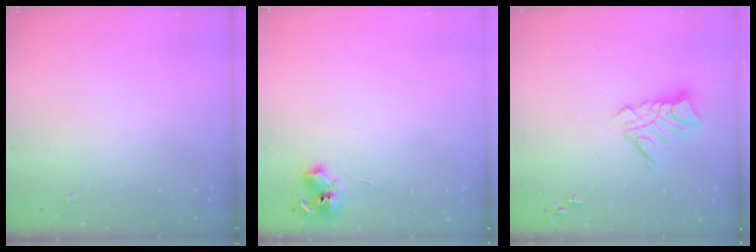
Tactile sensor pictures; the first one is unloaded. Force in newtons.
{"total": 7.5, "press": 7.5, "slide": 0.5}
{"total": 11.1, "press": 11.0, "slide": 1.0}